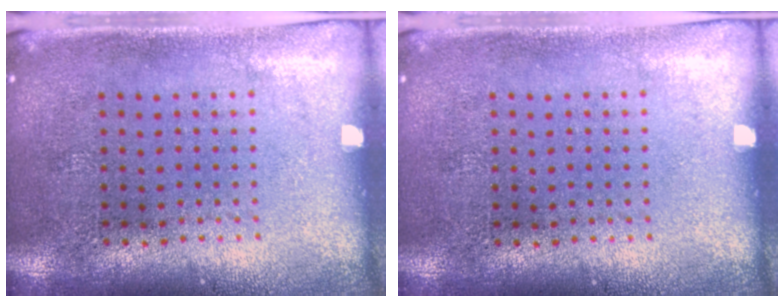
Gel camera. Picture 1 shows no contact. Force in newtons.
{"total": 0.0}